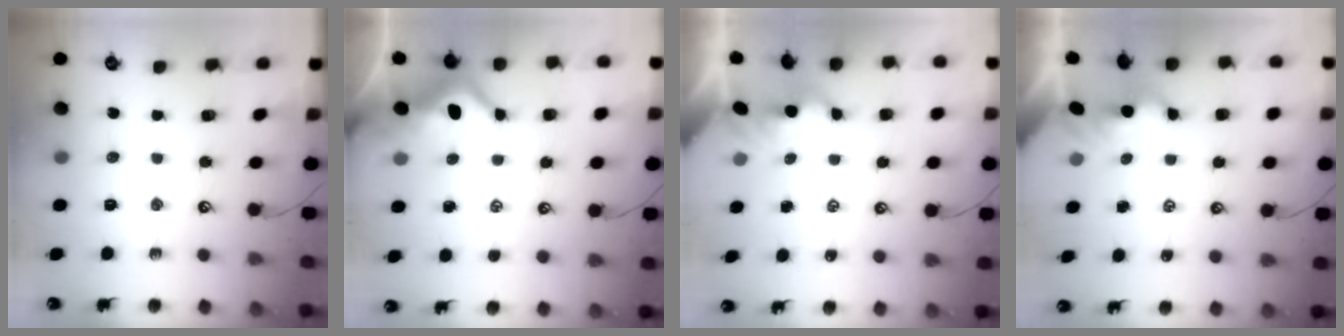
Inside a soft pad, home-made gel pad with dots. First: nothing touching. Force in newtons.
{"total": 9.9, "press": 9.8, "slide": 1.8}
{"total": 1.5, "press": 1.5, "slide": 0.3}
{"total": 1.5, "press": 1.5, "slide": 0.3}